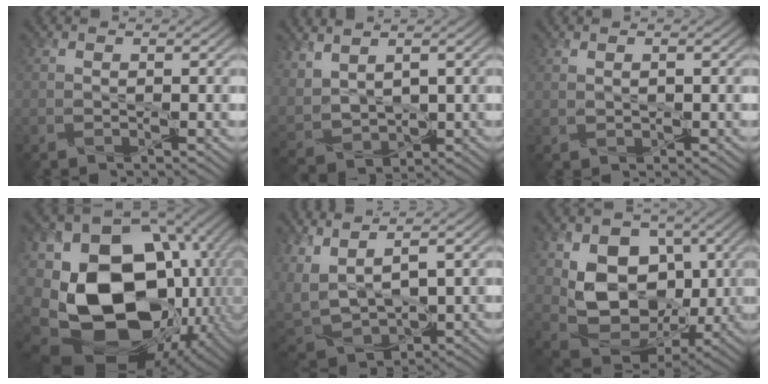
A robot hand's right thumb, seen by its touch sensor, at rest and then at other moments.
{"total": 5.7, "force": [3.0, 3.3, 3.5], "torque": [-0.113, -0.003, 0.071]}
{"total": 0.9, "force": [0.6, 0.4, 0.4], "torque": [-0.015, -0.001, 0.020]}
{"total": 21.9, "force": [-3.4, 15.8, 14.8], "torque": [-0.329, -0.033, -0.030]}
{"total": 8.1, "force": [1.6, 3.9, 7.0], "torque": [-0.200, -0.002, 0.035]}
{"total": 11.7, "force": [1.3, 8.6, 7.8], "torque": [-0.151, -0.020, 0.025]}